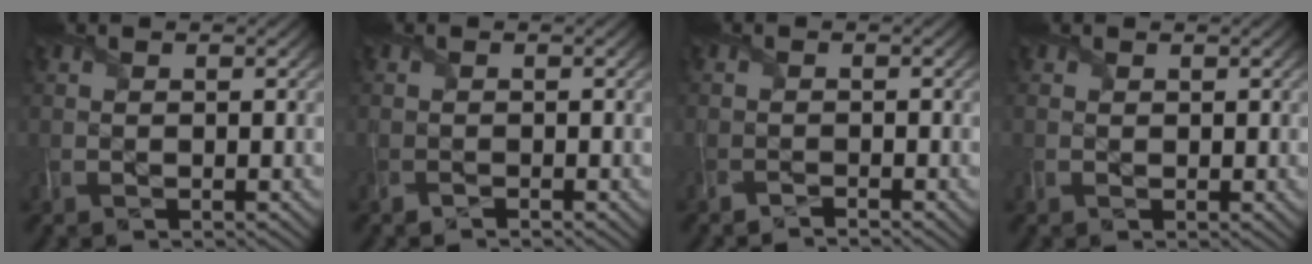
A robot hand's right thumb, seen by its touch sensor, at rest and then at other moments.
{"total": 1.0, "force": [-1.0, 0.3, 0.0], "torque": [0.001, -0.004, -0.024]}
{"total": 1.8, "force": [-1.8, -0.4, -0.4], "torque": [0.012, -0.008, -0.038]}
{"total": 0.7, "force": [0.4, 0.6, -0.1], "torque": [0.004, 0.001, 0.009]}